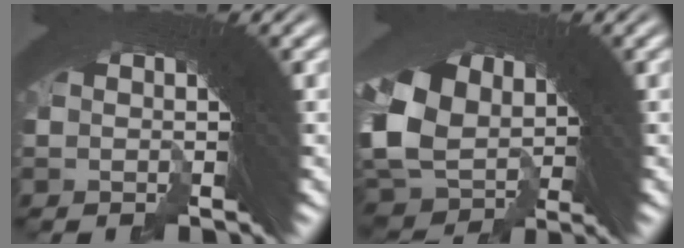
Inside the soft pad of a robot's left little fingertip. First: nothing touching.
{"total": 9.2, "force": [-0.7, 7.4, 5.4], "torque": [-0.146, -0.039, 0.002]}